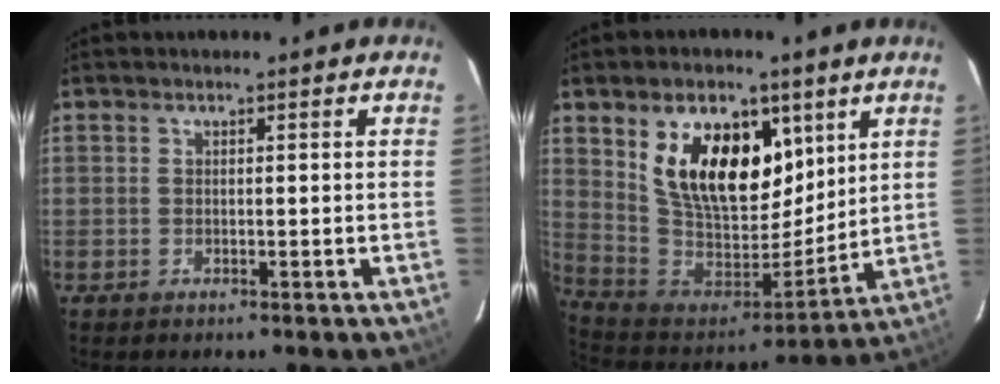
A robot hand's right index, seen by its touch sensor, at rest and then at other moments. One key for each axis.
{"total": 19.9, "fx": 8.4, "fy": 11.5, "fz": 13.8, "tx": -0.260, "ty": 0.008, "tz": 0.166}